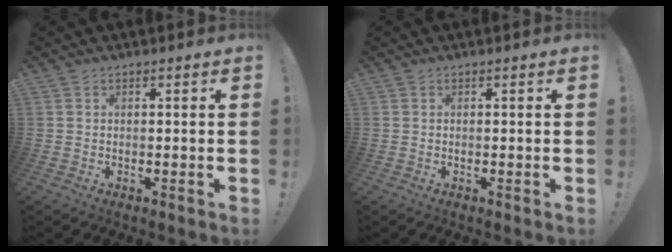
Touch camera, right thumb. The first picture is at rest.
{"total": 0.0}